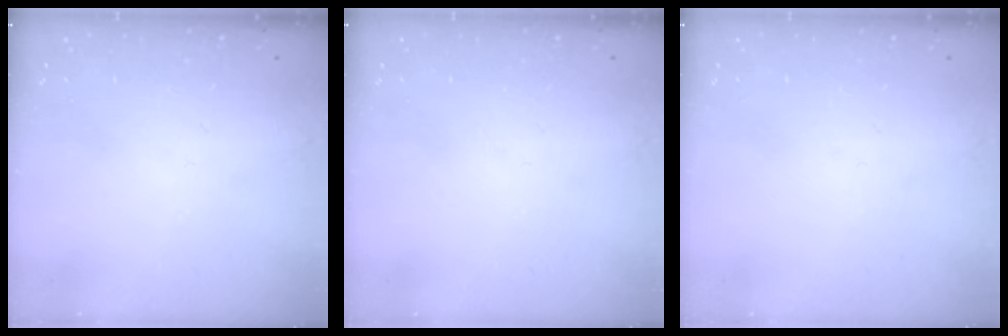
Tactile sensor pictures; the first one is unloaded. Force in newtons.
{"total": 0.0}
{"total": 0.0}